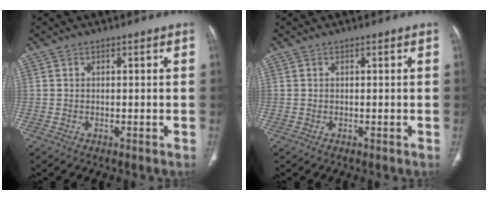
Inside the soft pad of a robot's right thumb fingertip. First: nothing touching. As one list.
[{"total": 0.0}]